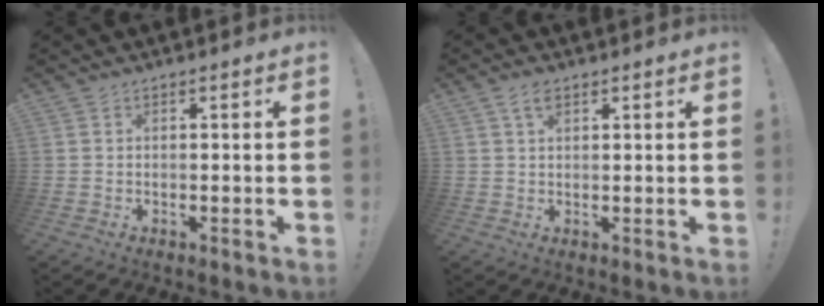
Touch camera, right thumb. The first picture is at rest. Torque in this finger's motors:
{"motor_torque": [-0.28, 0.22, -0.06, 0.28, -0.01]}